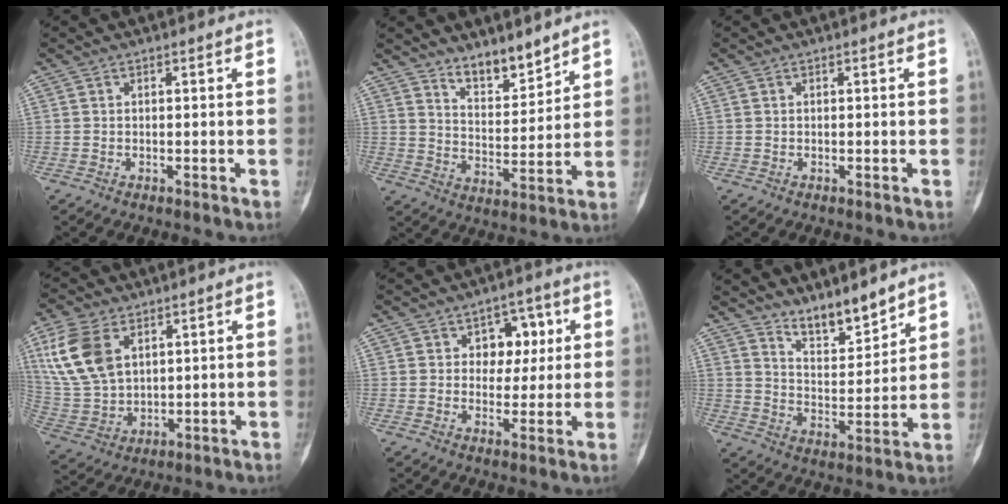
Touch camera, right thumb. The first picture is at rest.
{"total": 7.9, "force": [6.6, 2.7, 3.4], "torque": [-0.032, -0.060, 0.121]}
{"total": 0.0}
{"total": 13.5, "force": [5.4, 8.4, 9.1], "torque": [-0.185, -0.013, 0.121]}
{"total": 7.2, "force": [2.0, 5.3, 4.4], "torque": [-0.010, -0.002, 0.023]}
{"total": 8.5, "force": [7.3, 2.2, 3.7], "torque": [-0.043, -0.065, 0.135]}